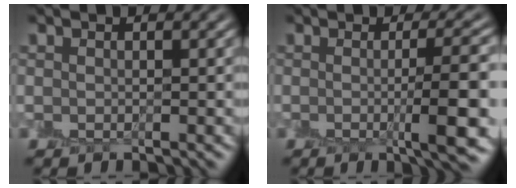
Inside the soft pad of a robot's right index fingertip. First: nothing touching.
{"total": 6.4, "force": [-0.7, 1.2, 6.2], "torque": [-0.079, 0.002, -0.005]}